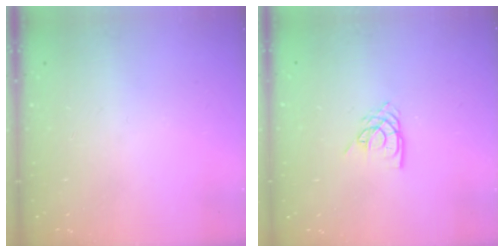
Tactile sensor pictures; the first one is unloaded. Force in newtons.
{"total": 7.9, "press": 7.8, "slide": 0.9}